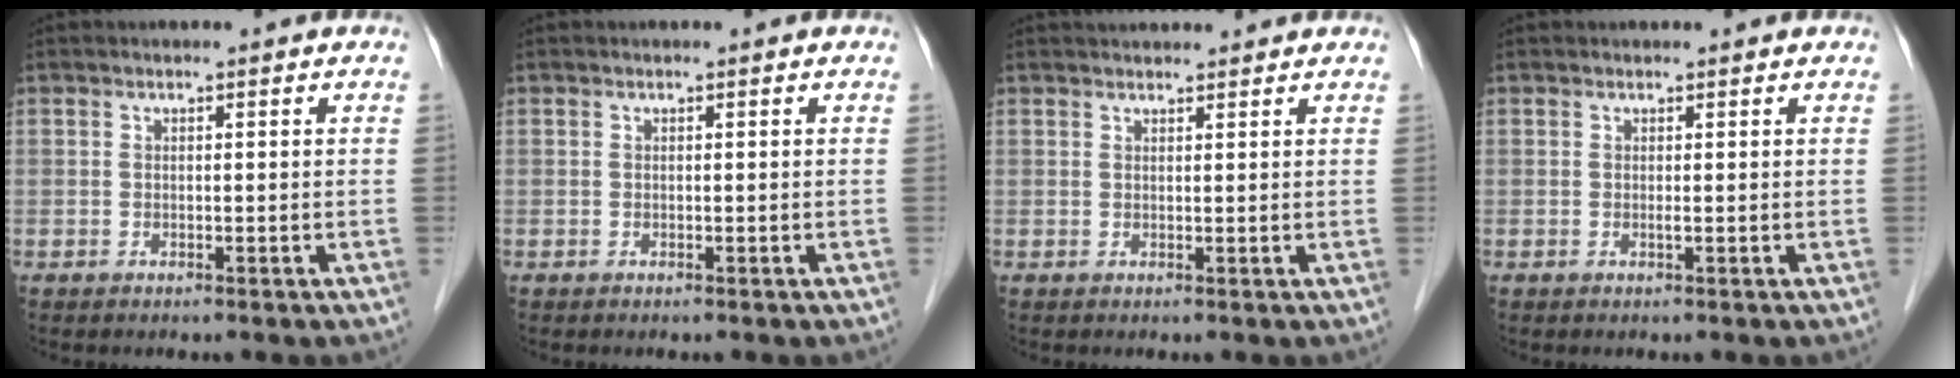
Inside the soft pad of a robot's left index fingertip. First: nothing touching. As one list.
[{"total": 0.0}, {"total": 4.7, "force": [4.4, 1.2, 1.2], "torque": [-0.004, 0.029, 0.062]}, {"total": 0.8, "force": [0.5, 0.4, 0.5], "torque": [-0.008, 0.002, 0.006]}]